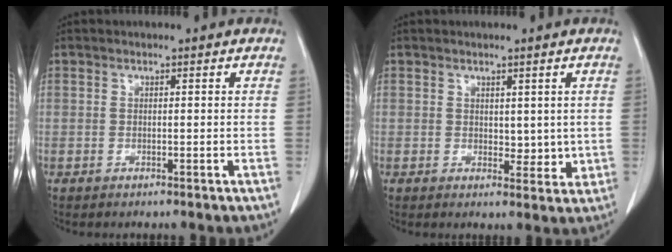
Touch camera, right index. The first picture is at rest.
{"total": 3.0, "force": [0.7, 2.0, 2.1], "torque": [-0.020, -0.009, 0.016]}